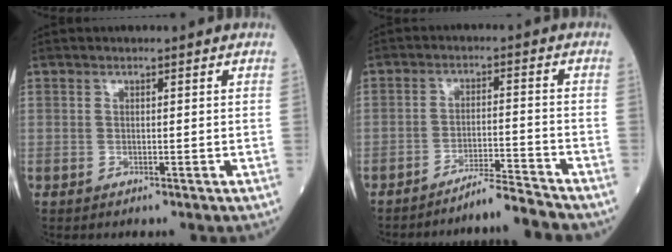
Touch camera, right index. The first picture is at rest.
{"total": 5.7, "force": [-5.4, -1.9, 0.7], "torque": [-0.009, -0.005, -0.089]}